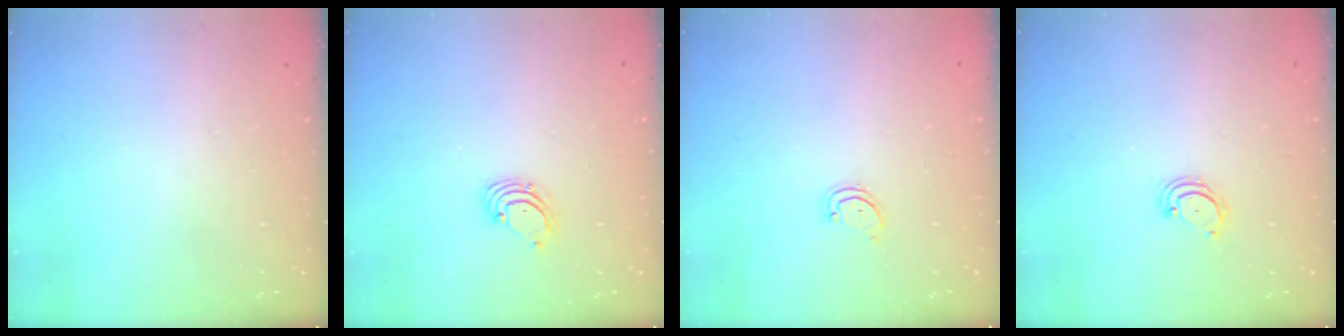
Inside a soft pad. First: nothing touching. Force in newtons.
{"total": 1.6, "press": 1.6, "slide": 0.1}
{"total": 2.3, "press": 2.3, "slide": 0.1}
{"total": 2.8, "press": 2.8, "slide": 0.3}